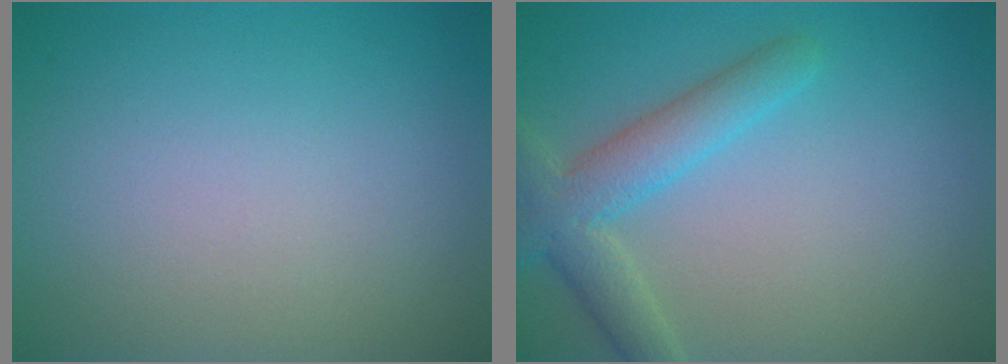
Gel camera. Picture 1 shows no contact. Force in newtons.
{"total": 4.3, "press": 4.3, "slide": 0.2}